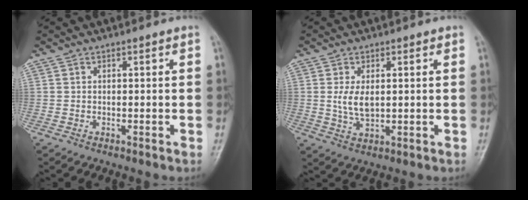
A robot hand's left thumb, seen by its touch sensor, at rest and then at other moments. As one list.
[{"total": 4.9, "force": [0.6, 2.7, 4.0], "torque": [-0.076, -0.011, 0.015]}]